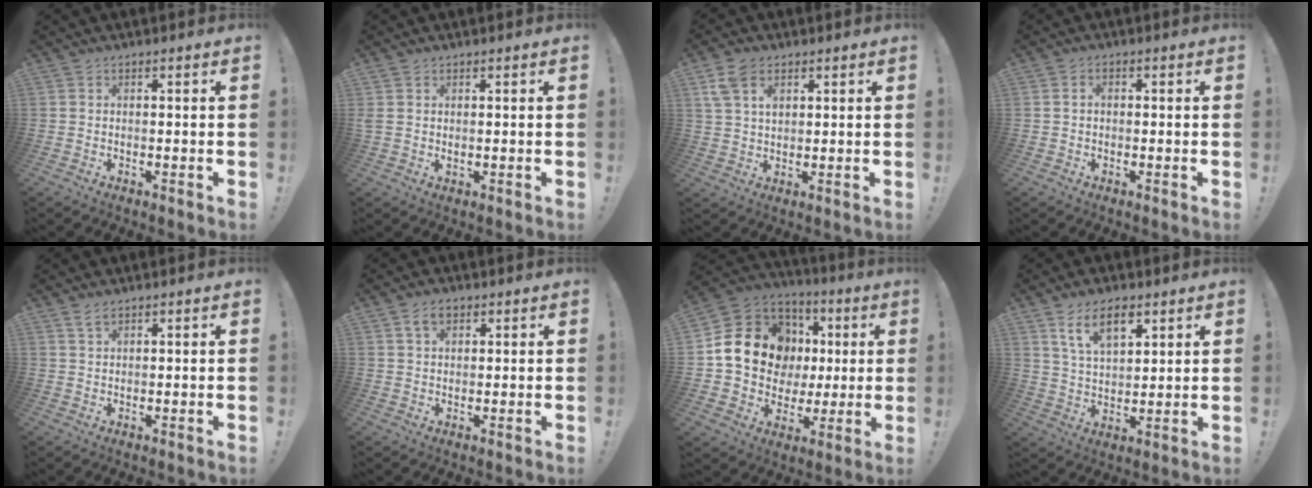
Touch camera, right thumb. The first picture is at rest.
{"total": 1.5, "force": [0.8, 0.7, 1.2], "torque": [-0.021, -0.001, 0.014]}
{"total": 6.8, "force": [3.4, 4.4, 3.9], "torque": [-0.071, -0.004, 0.066]}
{"total": 1.4, "force": [-0.3, 1.0, 1.0], "torque": [-0.022, 0.006, -0.004]}
{"total": 2.5, "force": [1.8, 1.0, 1.4], "torque": [-0.026, -0.005, 0.032]}
{"total": 4.5, "force": [2.3, 2.7, 2.8], "torque": [-0.049, 0.001, 0.042]}
{"total": 18.9, "force": [4.1, 15.4, 10.1], "torque": [-0.150, 0.001, 0.105]}
{"total": 10.4, "force": [6.2, 4.9, 6.8], "torque": [-0.121, -0.015, 0.113]}